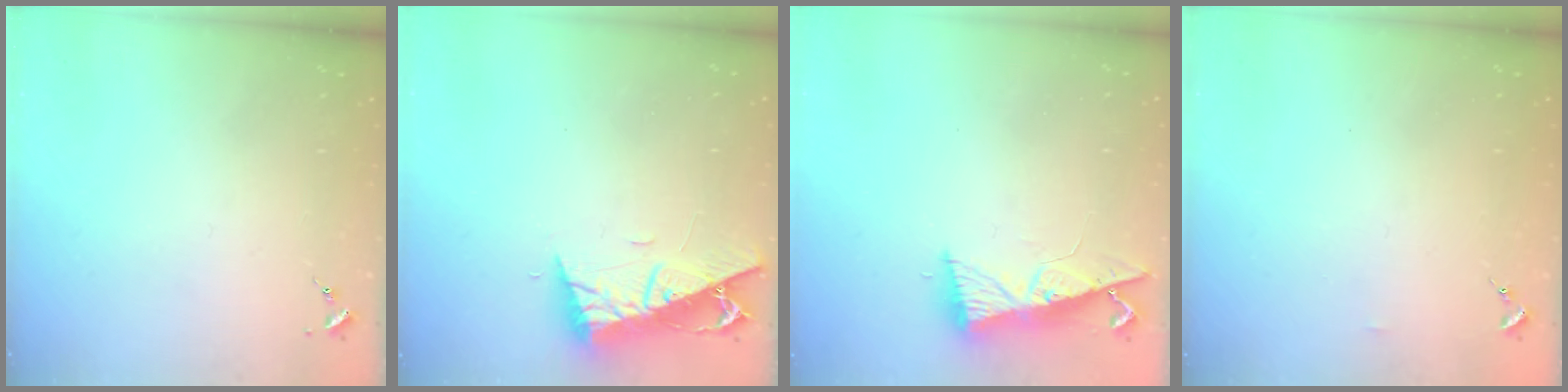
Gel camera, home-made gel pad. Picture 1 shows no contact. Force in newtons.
{"total": 9.4, "press": 9.3, "slide": 1.3}
{"total": 9.0, "press": 9.0, "slide": 1.1}
{"total": 3.2, "press": 3.2, "slide": 0.4}